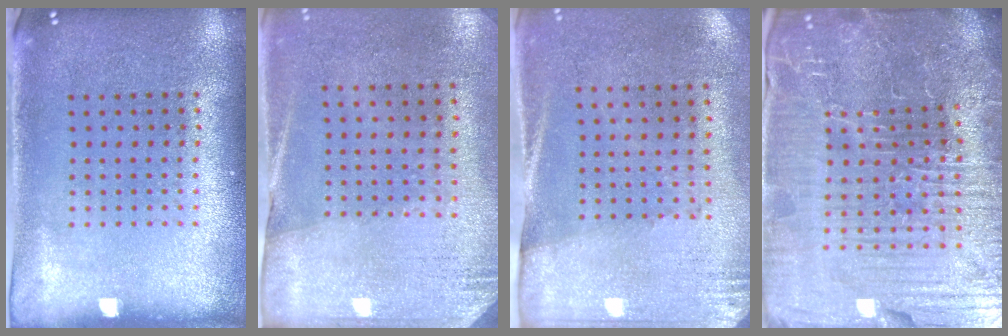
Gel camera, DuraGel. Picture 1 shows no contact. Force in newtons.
{"total": 2.6, "press": 2.3, "slide": 1.4}
{"total": 2.7, "press": 2.4, "slide": 1.4}
{"total": 6.8, "press": 6.3, "slide": 2.7}